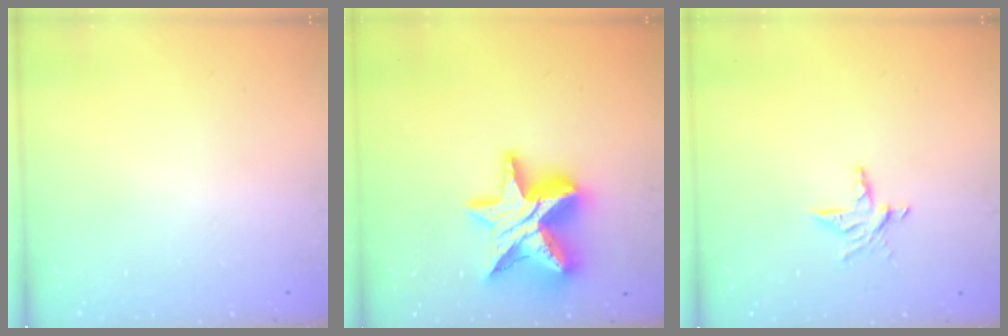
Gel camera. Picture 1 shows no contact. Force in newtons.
{"total": 18.3, "press": 18.3, "slide": 1.3}
{"total": 6.9, "press": 6.9, "slide": 0.6}